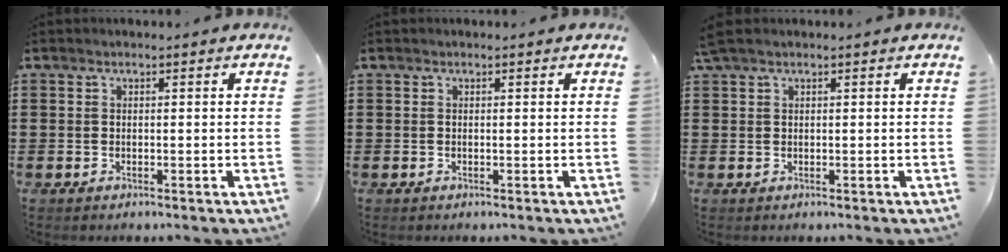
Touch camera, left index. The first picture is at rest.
{"total": 0.0}
{"total": 1.1, "force": [0.6, 0.3, 0.9], "torque": [-0.019, 0.003, 0.012]}